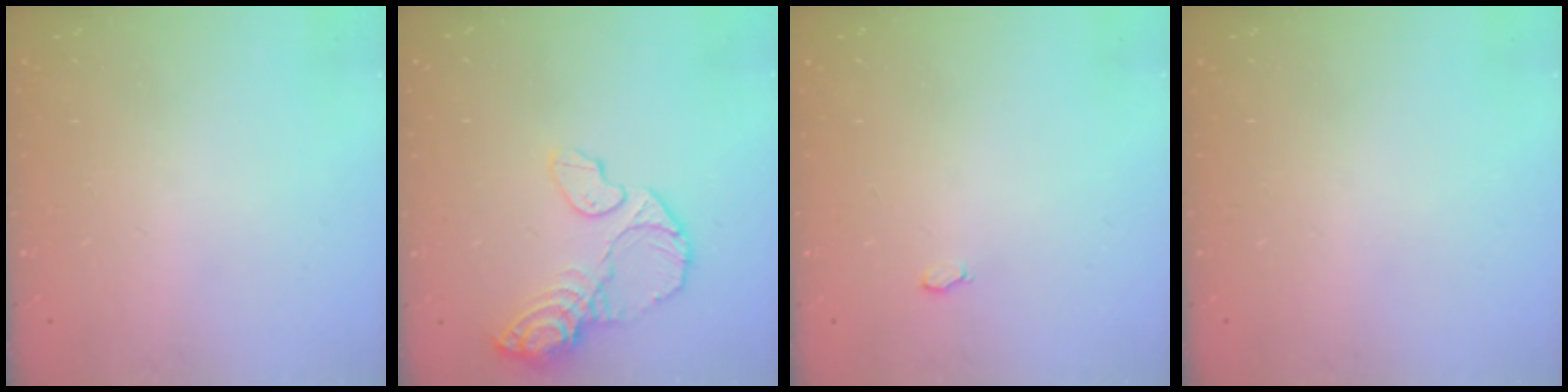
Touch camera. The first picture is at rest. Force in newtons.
{"total": 11.3, "press": 11.2, "slide": 1.8}
{"total": 2.8, "press": 2.8, "slide": 0.3}
{"total": 0.0}